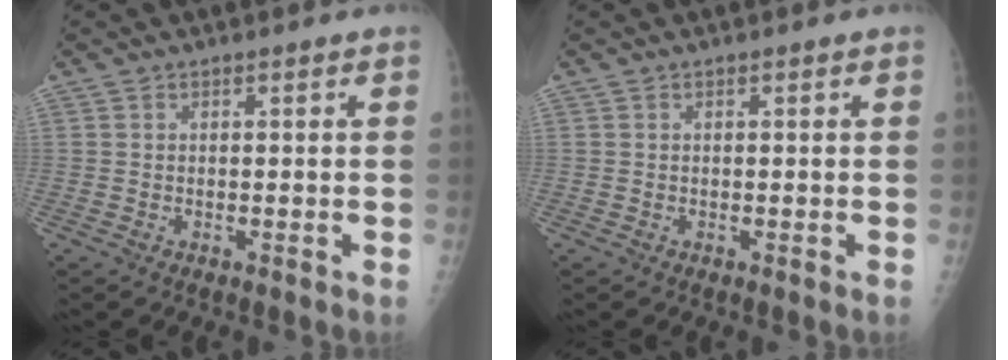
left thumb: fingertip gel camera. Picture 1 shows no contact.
{"total": 0.0}